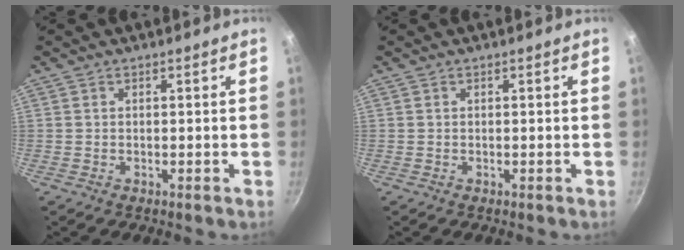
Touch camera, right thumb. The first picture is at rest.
{"total": 0.0}